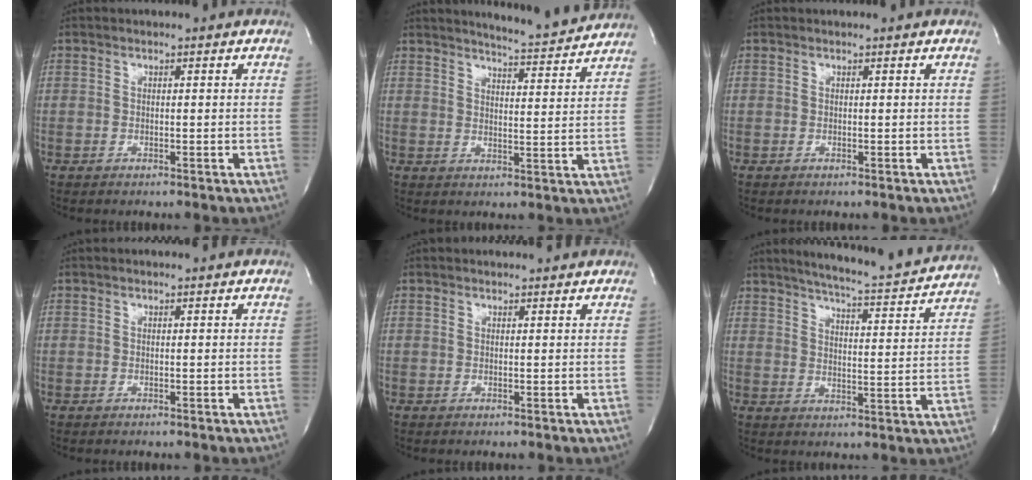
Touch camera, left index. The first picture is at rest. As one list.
[{"total": 8.4, "force": [8.2, -0.6, 1.7], "torque": [-0.040, -0.018, 0.106]}, {"total": 0.0}, {"total": 0.0}, {"total": 2.4, "force": [2.3, 0.5, 0.3], "torque": [-0.012, 0.011, 0.023]}, {"total": 15.5, "force": [14.6, 0.3, 5.4], "torque": [-0.090, -0.038, 0.184]}]